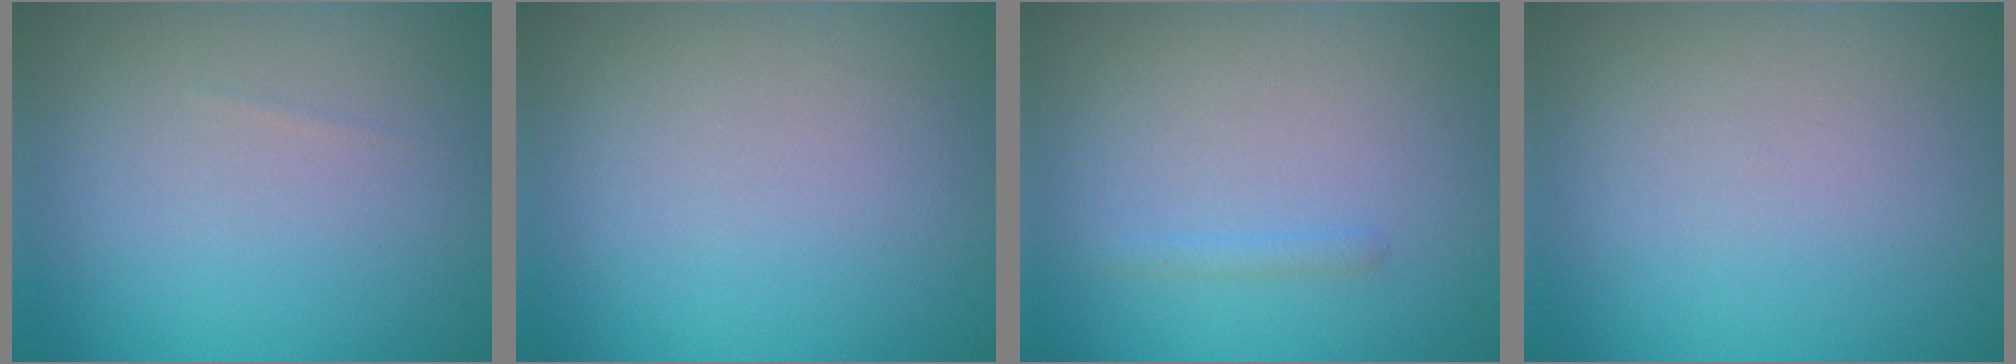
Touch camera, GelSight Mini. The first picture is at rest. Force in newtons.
{"total": 0.0}
{"total": 0.7, "press": 0.7, "slide": 0.0}
{"total": 0.0}